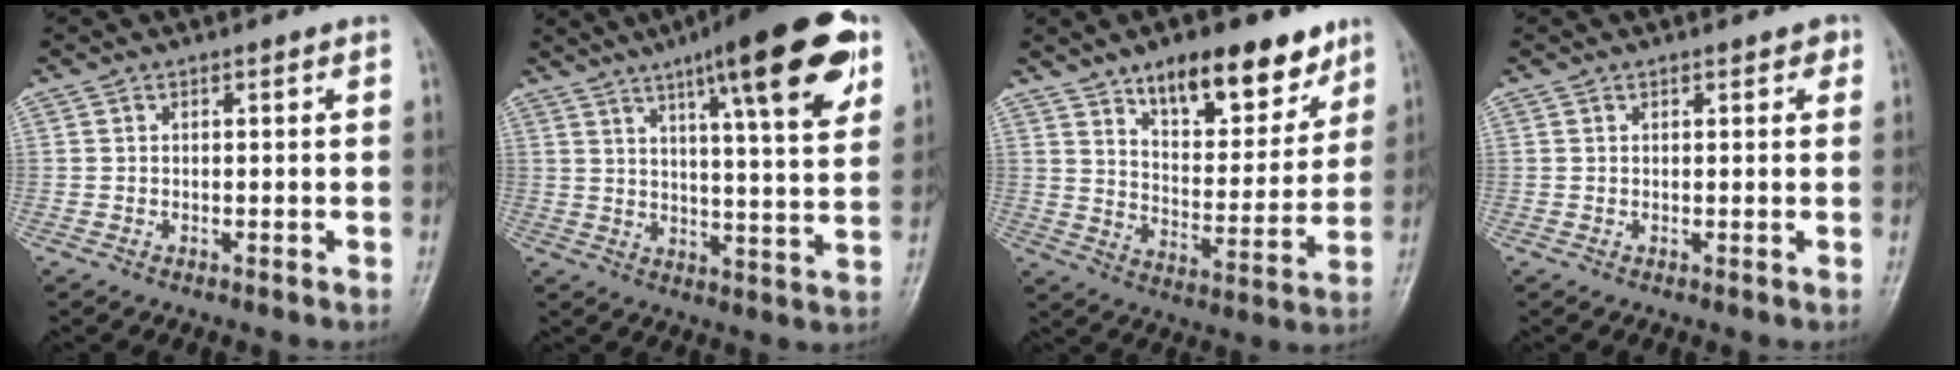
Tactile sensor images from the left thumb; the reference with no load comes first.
{"total": 20.2, "force": [10.6, 4.2, 16.7], "torque": [-0.218, -0.026, 0.150]}
{"total": 16.4, "force": [10.7, 7.2, 10.1], "torque": [-0.098, -0.065, 0.169]}
{"total": 1.4, "force": [0.9, 0.8, 0.8], "torque": [0.000, -0.001, 0.006]}